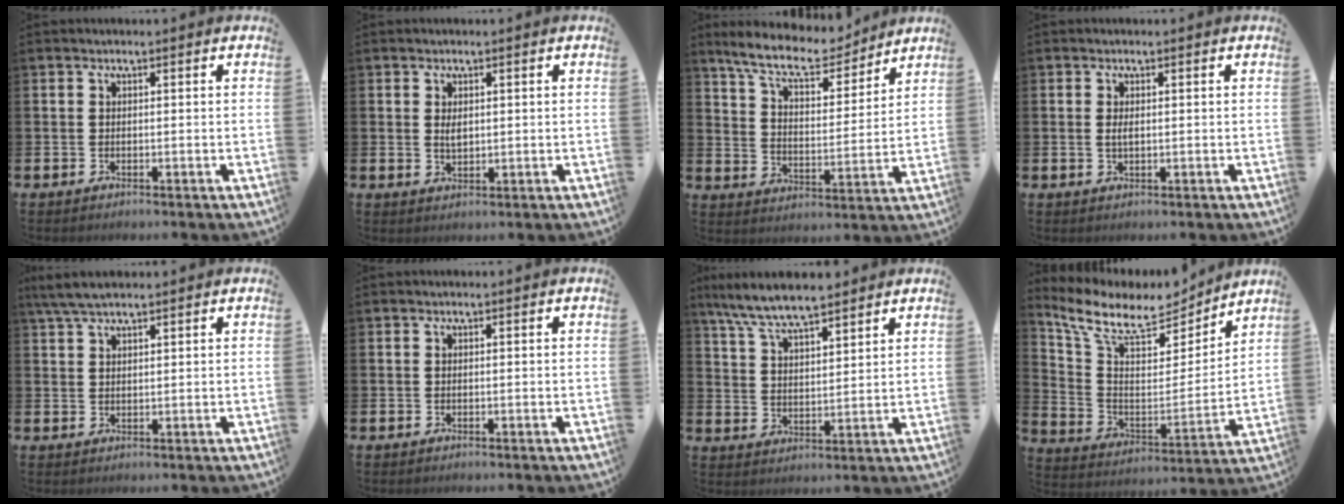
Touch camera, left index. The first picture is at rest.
{"total": 1.6, "force": [0.7, 0.8, 1.1], "torque": [-0.003, -0.004, 0.008]}
{"total": 9.9, "force": [9.0, 2.1, 3.5], "torque": [-0.089, -0.055, 0.157]}
{"total": 1.1, "force": [0.2, 0.5, 0.9], "torque": [-0.014, 0.001, 0.002]}
{"total": 3.9, "force": [3.2, 0.9, 2.1], "torque": [-0.050, 0.000, 0.060]}
{"total": 0.0}
{"total": 7.9, "force": [7.4, 1.1, 2.7], "torque": [-0.078, -0.028, 0.135]}
{"total": 9.3, "force": [8.1, 3.3, 3.3], "torque": [-0.110, -0.053, 0.138]}